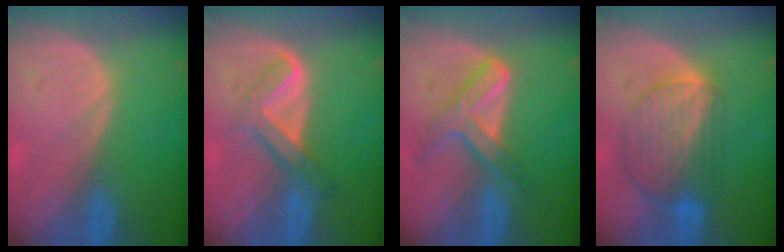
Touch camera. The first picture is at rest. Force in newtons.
{"total": 5.6, "press": 5.1, "slide": 2.2}
{"total": 7.2, "press": 6.2, "slide": 3.7}
{"total": 8.7, "press": 7.7, "slide": 4.1}